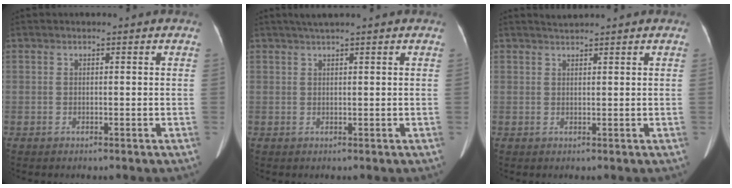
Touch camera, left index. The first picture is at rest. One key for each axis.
{"total": 2.2, "fx": 1.7, "fy": -0.3, "fz": 1.3, "tx": -0.020, "ty": 0.016, "tz": 0.035}
{"total": 1.2, "fx": 1.1, "fy": -0.4, "fz": 0.0, "tx": -0.003, "ty": 0.007, "tz": 0.027}